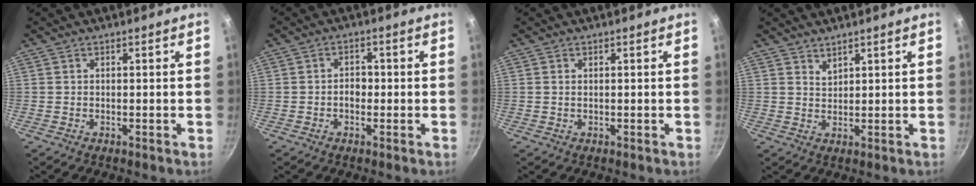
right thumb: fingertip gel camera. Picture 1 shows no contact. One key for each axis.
{"total": 2.7, "fx": -0.5, "fy": 2.0, "fz": 1.7, "tx": -0.011, "ty": 0.011, "tz": -0.010}
{"total": 0.6, "fx": 0.1, "fy": 0.3, "fz": 0.5, "tx": -0.010, "ty": 0.000, "tz": 0.001}
{"total": 1.9, "fx": 1.7, "fy": 0.7, "fz": 0.6, "tx": -0.005, "ty": -0.007, "tz": 0.033}